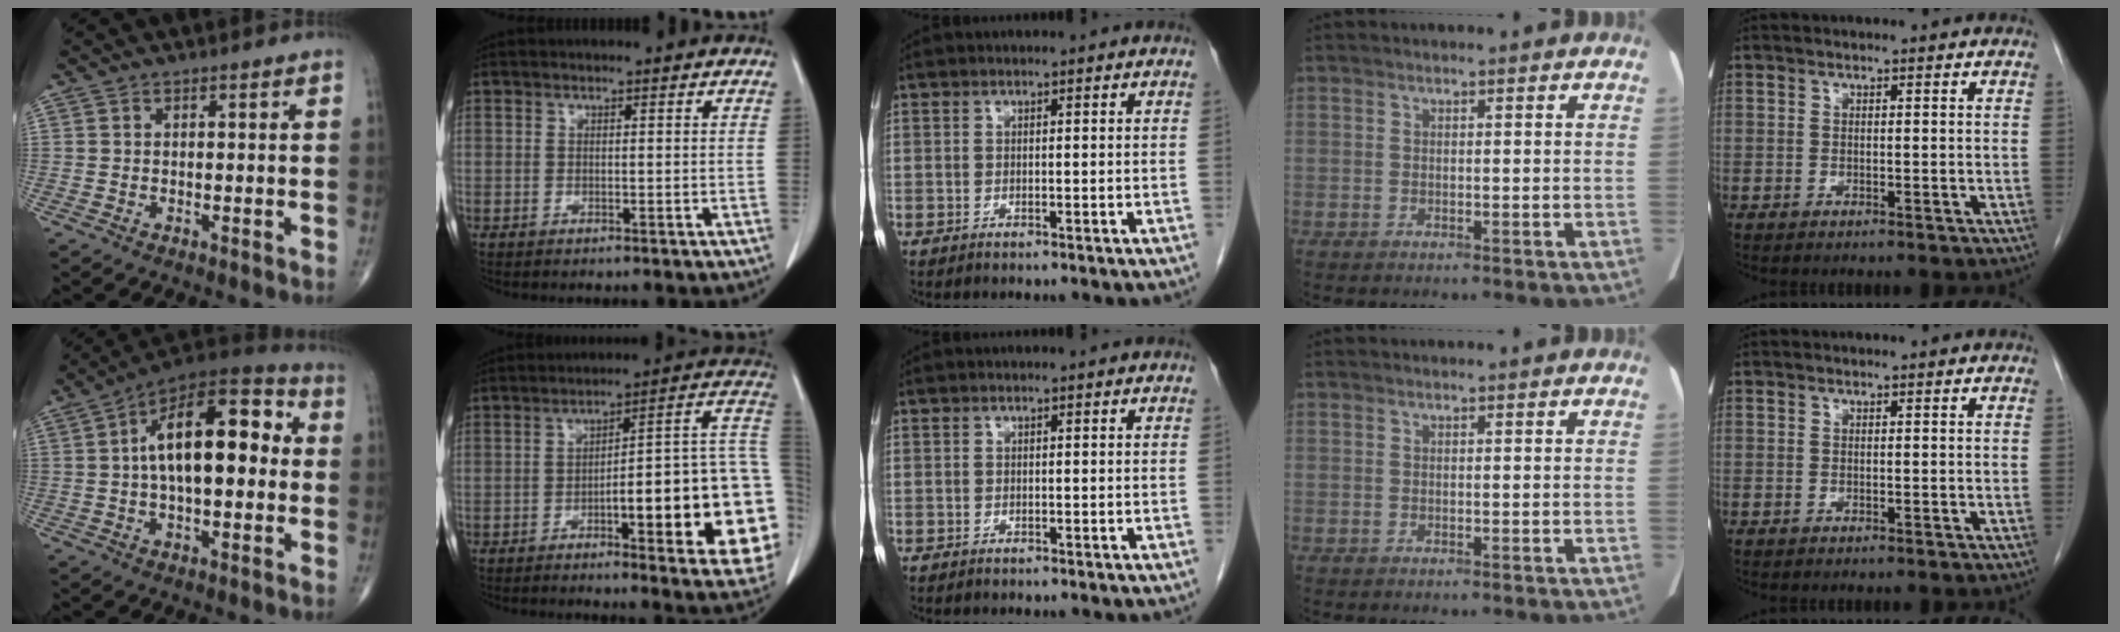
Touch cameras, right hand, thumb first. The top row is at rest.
{"thumb": {"total": 19.6, "force": [2.2, 9.3, 17.1], "torque": [-0.251, 0.036, 0.024]}, "index": {"total": 21.6, "force": [-4.8, 3.3, 20.8], "torque": [-0.188, 0.026, -0.053]}}